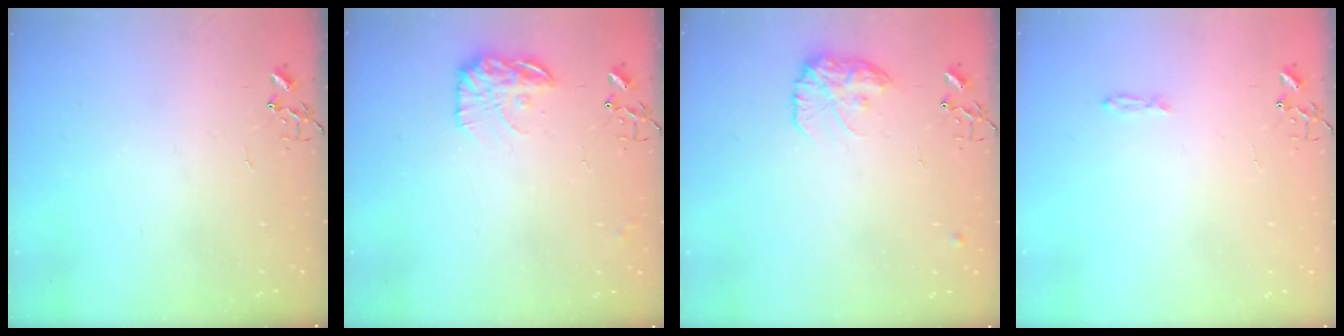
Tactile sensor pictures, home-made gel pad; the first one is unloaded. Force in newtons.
{"total": 13.3, "press": 13.3, "slide": 0.8}
{"total": 13.1, "press": 13.0, "slide": 0.7}
{"total": 3.4, "press": 3.4, "slide": 0.4}